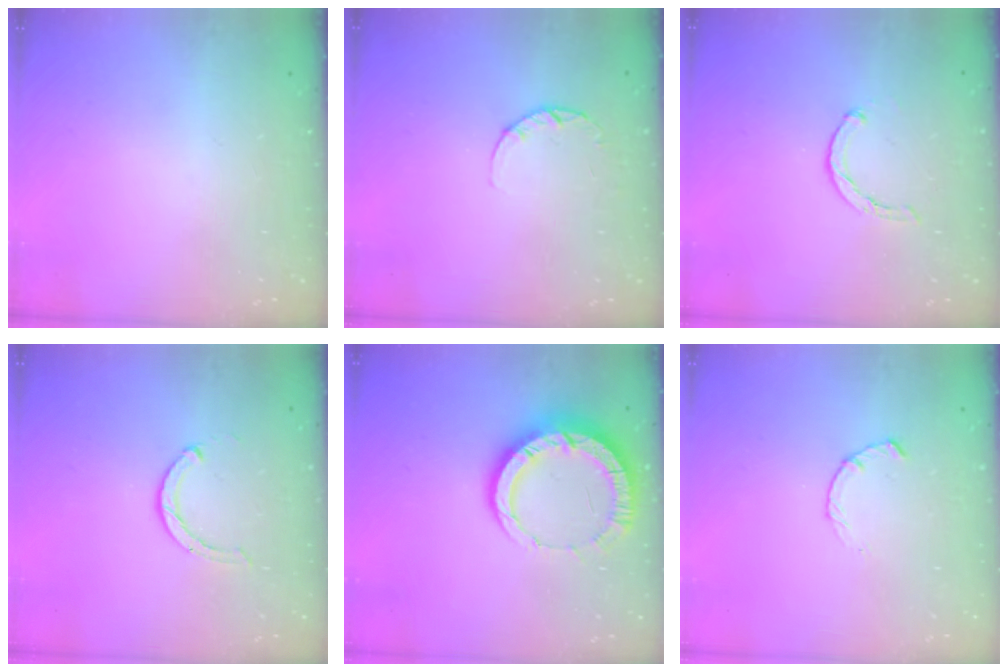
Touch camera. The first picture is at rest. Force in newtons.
{"total": 2.6, "press": 2.5, "slide": 0.4}
{"total": 1.1, "press": 1.1, "slide": 0.2}
{"total": 2.3, "press": 2.3, "slide": 0.4}
{"total": 11.3, "press": 11.2, "slide": 1.2}
{"total": 2.3, "press": 2.2, "slide": 0.4}